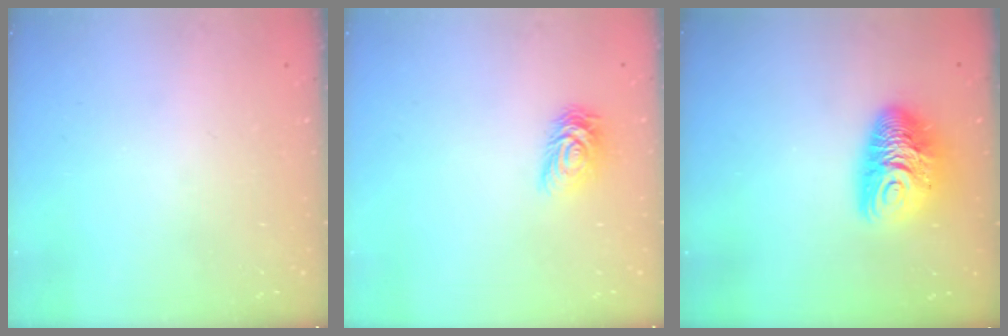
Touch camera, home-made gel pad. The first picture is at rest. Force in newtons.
{"total": 5.6, "press": 5.6, "slide": 0.1}
{"total": 11.9, "press": 11.9, "slide": 1.1}